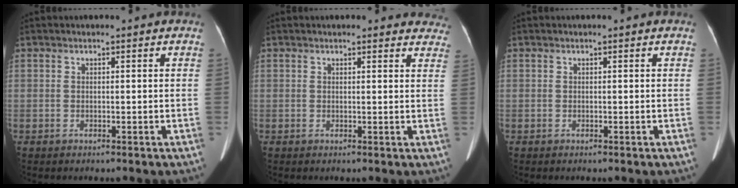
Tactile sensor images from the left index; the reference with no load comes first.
{"total": 8.2, "force": [7.6, 2.7, 1.5], "torque": [0.021, -0.003, 0.055]}
{"total": 0.0}